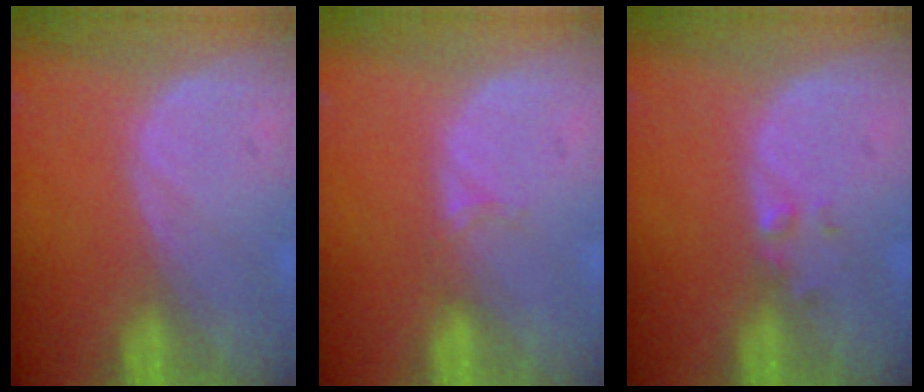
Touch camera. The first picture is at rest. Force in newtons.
{"total": 1.3, "press": 1.0, "slide": 0.9}
{"total": 1.4, "press": 1.2, "slide": 0.7}